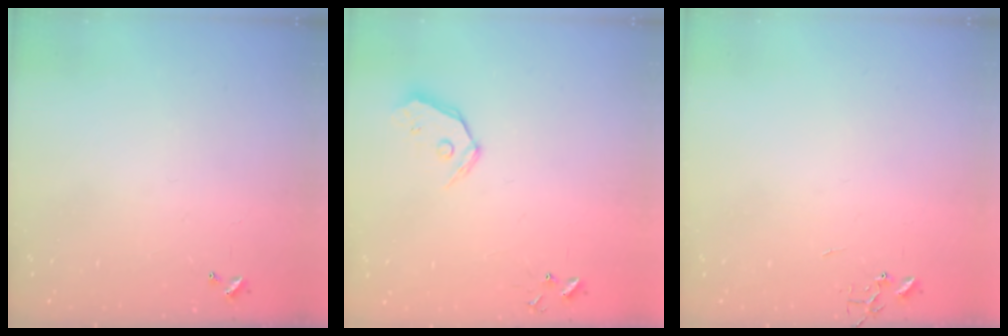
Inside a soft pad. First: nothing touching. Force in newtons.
{"total": 7.7, "press": 7.6, "slide": 0.9}
{"total": 0.0}